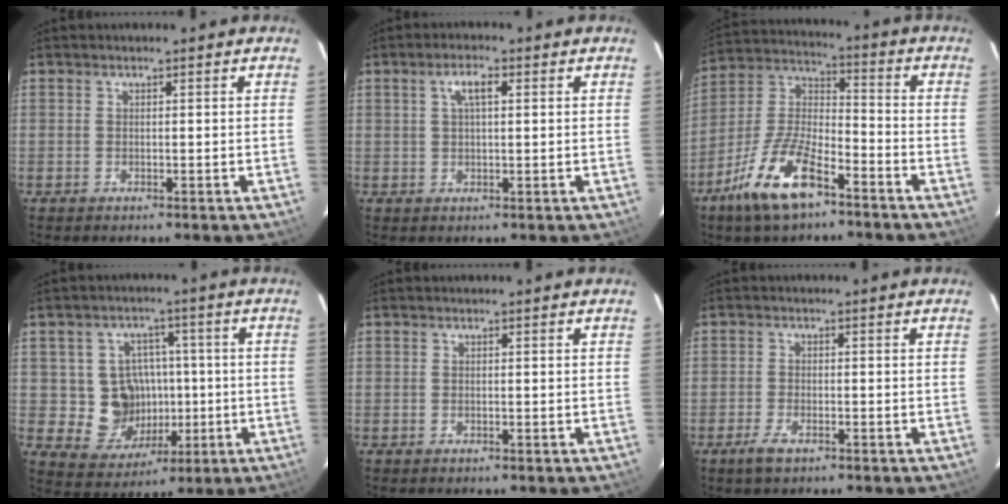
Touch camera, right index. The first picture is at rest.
{"total": 3.5, "force": [1.2, 1.2, 3.1], "torque": [-0.061, 0.010, 0.023]}
{"total": 15.0, "force": [-9.2, 5.4, 10.6], "torque": [-0.226, -0.002, -0.174]}
{"total": 10.2, "force": [-0.4, 9.7, 3.1], "torque": [-0.070, 0.021, 0.013]}
{"total": 0.0}
{"total": 3.2, "force": [-2.1, 1.2, 2.1], "torque": [-0.054, -0.004, -0.042]}